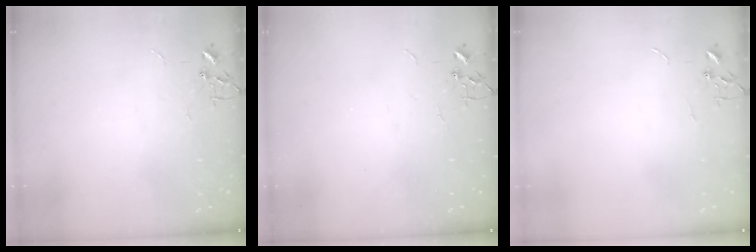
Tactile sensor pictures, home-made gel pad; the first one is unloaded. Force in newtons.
{"total": 0.0}
{"total": 0.0}